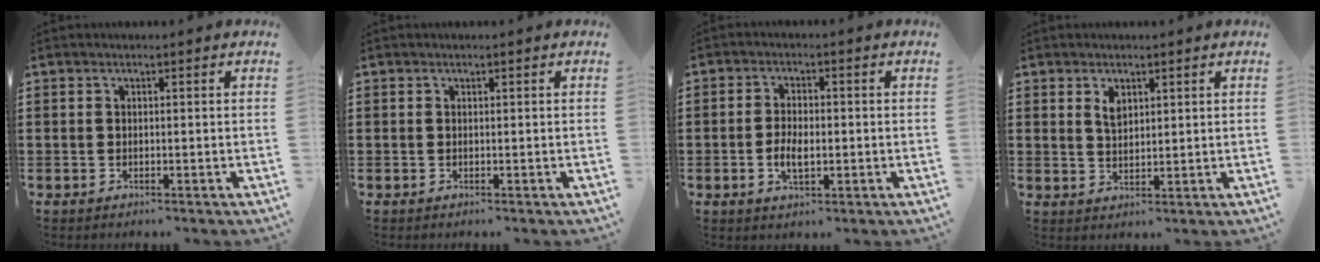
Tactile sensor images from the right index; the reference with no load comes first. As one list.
[{"total": 0.0}, {"total": 3.7, "force": [-0.8, 1.8, 3.2], "torque": [-0.065, 0.002, -0.015]}, {"total": 2.2, "force": [1.3, 1.2, 1.3], "torque": [-0.023, -0.001, 0.023]}]